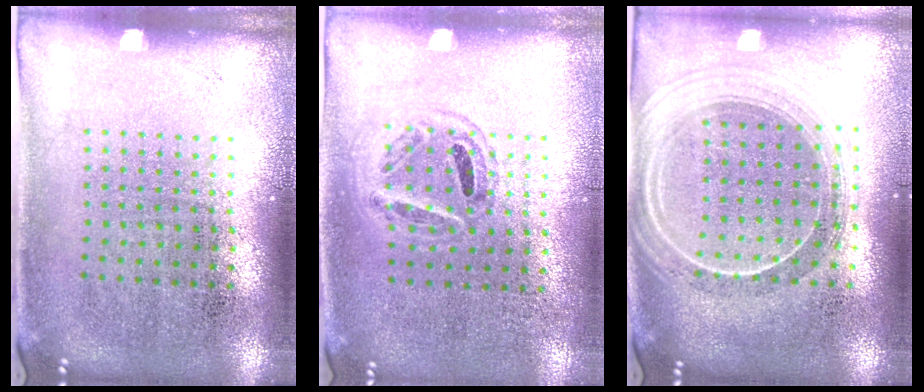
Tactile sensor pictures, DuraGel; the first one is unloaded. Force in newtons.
{"total": 1.1, "press": 1.0, "slide": 0.4}
{"total": 2.3, "press": 2.0, "slide": 1.2}